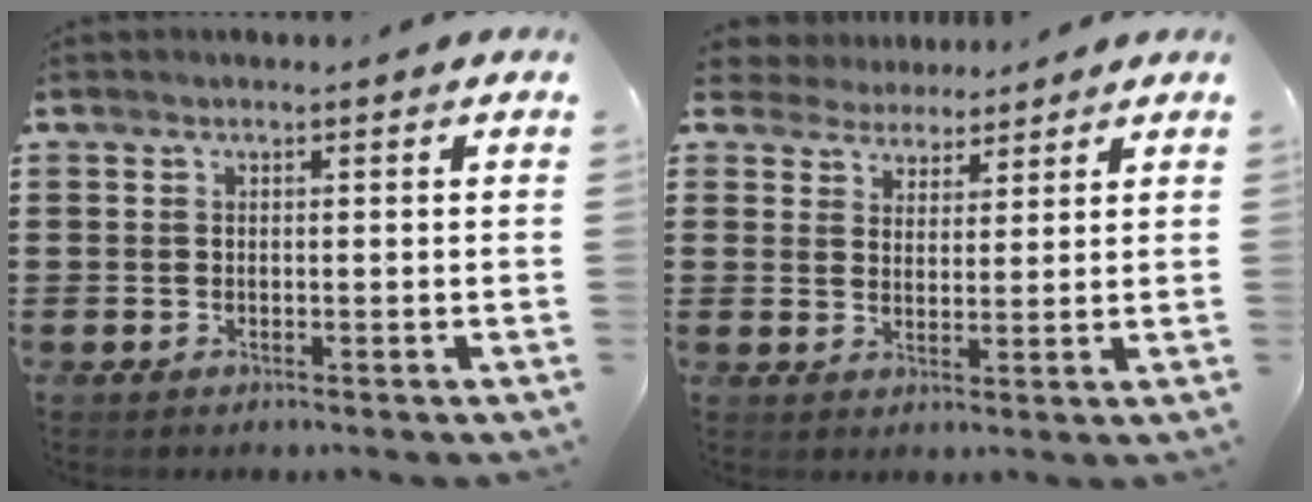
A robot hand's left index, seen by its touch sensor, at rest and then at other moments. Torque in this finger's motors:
{"motor_torque": [2.14, 0.00, 0.62, 0.17]}